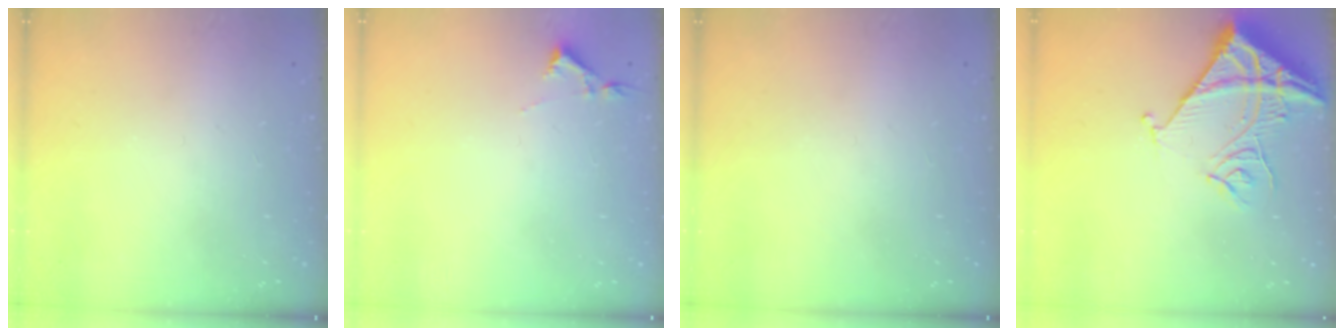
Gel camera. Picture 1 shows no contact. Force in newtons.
{"total": 2.9, "press": 2.9, "slide": 0.5}
{"total": 0.0}
{"total": 14.2, "press": 14.2, "slide": 1.2}